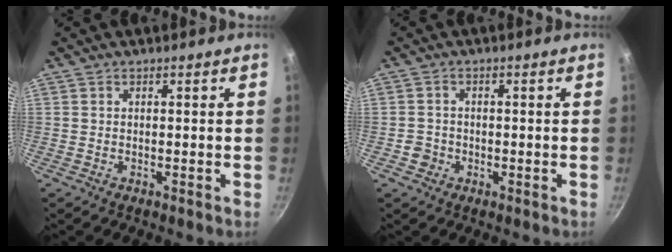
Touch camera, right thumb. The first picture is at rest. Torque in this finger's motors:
{"motor_torque": [0.16, -0.05, 0.40, -0.14, -0.01]}